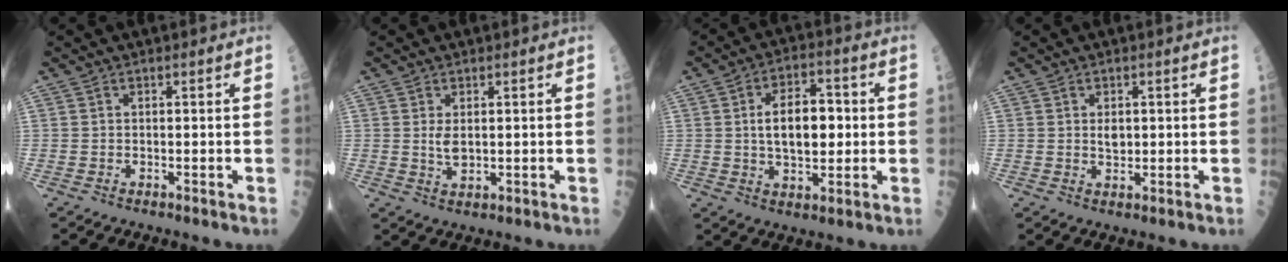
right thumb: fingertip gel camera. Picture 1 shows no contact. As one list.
[{"total": 2.9, "force": [0.5, 1.5, 2.4], "torque": [-0.042, -0.010, 0.015]}, {"total": 11.2, "force": [0.8, 6.0, 9.5], "torque": [-0.132, 0.008, 0.014]}, {"total": 2.2, "force": [0.4, 1.4, 1.6], "torque": [-0.018, -0.004, 0.008]}]